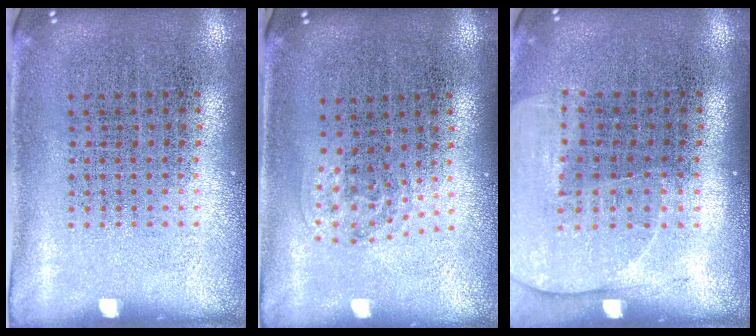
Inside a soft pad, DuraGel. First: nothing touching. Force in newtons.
{"total": 0.9, "press": 0.6, "slide": 0.7}
{"total": 1.4, "press": 1.3, "slide": 0.5}